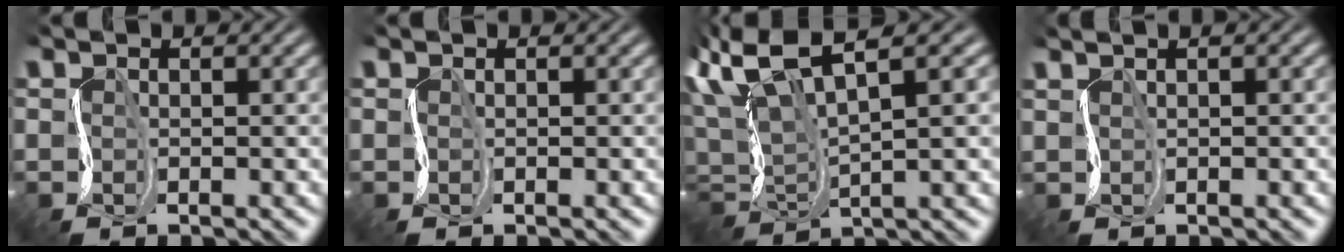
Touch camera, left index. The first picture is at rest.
{"total": 0.0}
{"total": 7.1, "force": [2.1, 2.1, 6.4], "torque": [-0.134, 0.013, 0.033]}
{"total": 1.4, "force": [1.0, 0.1, 0.9], "torque": [-0.023, 0.005, 0.015]}